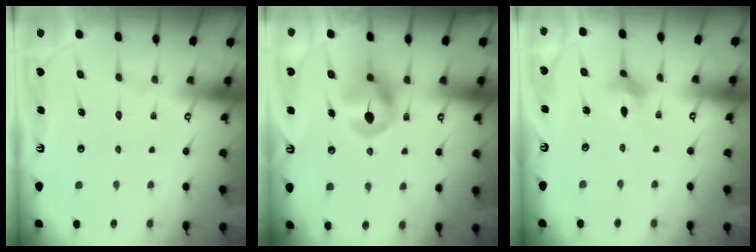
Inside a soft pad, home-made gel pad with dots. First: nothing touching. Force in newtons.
{"total": 7.8, "press": 7.8, "slide": 0.5}
{"total": 2.7, "press": 2.7, "slide": 0.5}